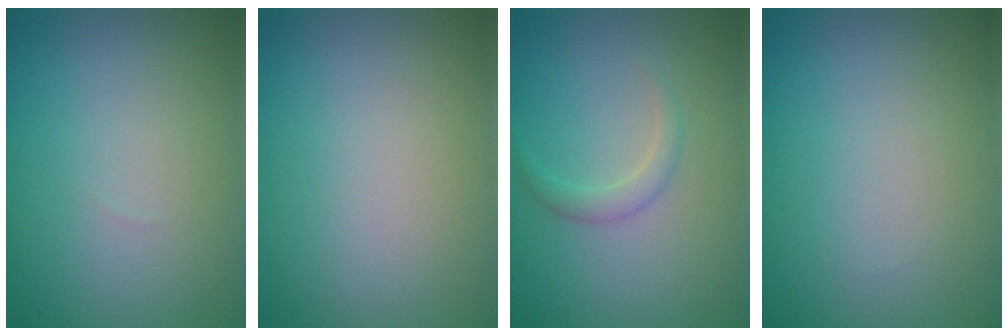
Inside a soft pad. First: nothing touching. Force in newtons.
{"total": 0.0}
{"total": 1.4, "press": 1.4, "slide": 0.1}
{"total": 0.0}